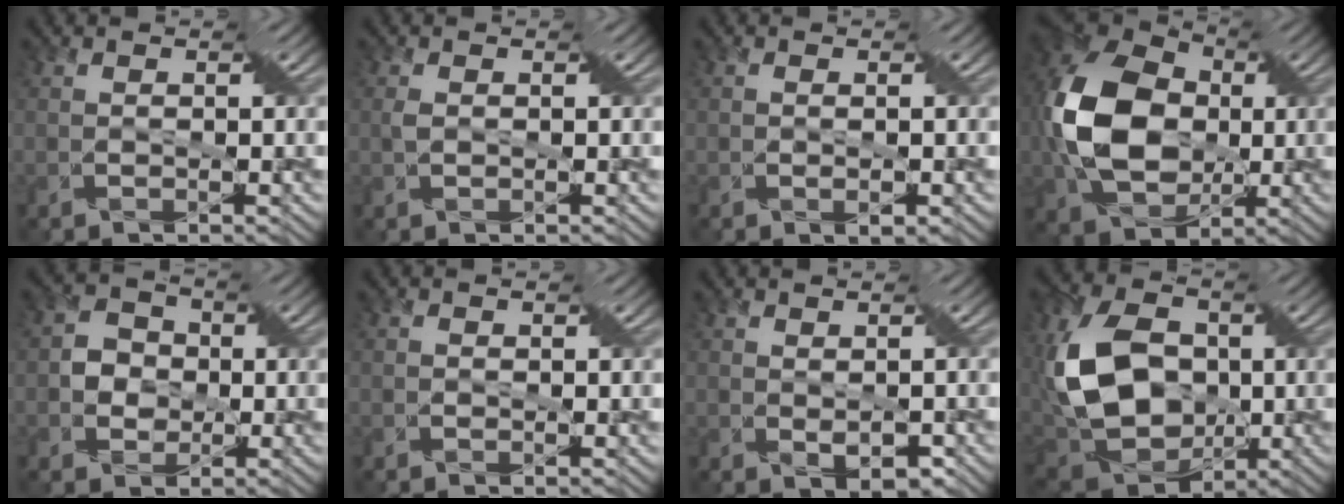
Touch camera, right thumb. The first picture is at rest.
{"total": 1.0, "force": [-0.2, 0.2, 0.9], "torque": [-0.031, -0.003, -0.003]}
{"total": 1.1, "force": [-0.4, 0.2, 1.1], "torque": [-0.020, -0.008, 0.000]}
{"total": 14.4, "force": [-0.6, 10.3, 10.1], "torque": [-0.261, -0.003, -0.010]}
{"total": 3.1, "force": [-0.7, 2.8, 1.3], "torque": [-0.043, 0.003, -0.019]}
{"total": 0.0}
{"total": 2.6, "force": [-0.1, 1.6, 2.1], "torque": [-0.040, -0.012, 0.010]}
{"total": 14.6, "force": [0.2, 10.3, 10.4], "torque": [-0.264, -0.009, 0.002]}